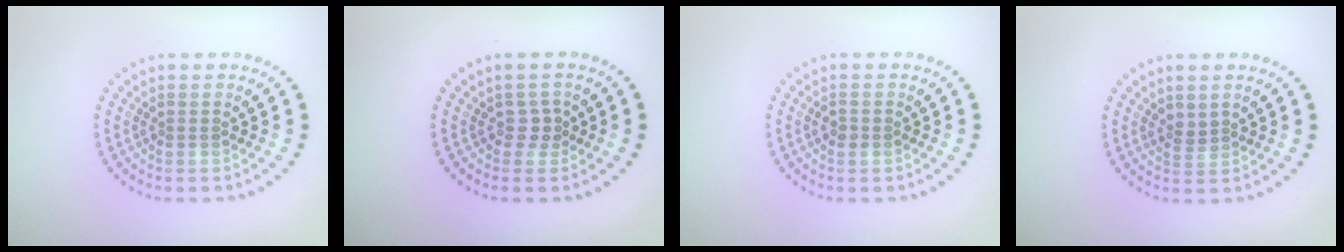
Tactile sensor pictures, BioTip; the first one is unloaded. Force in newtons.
{"total": 1.1, "press": 0.9, "slide": 0.7}
{"total": 0.9, "press": 0.9, "slide": 0.2}
{"total": 1.2, "press": 1.0, "slide": 0.7}